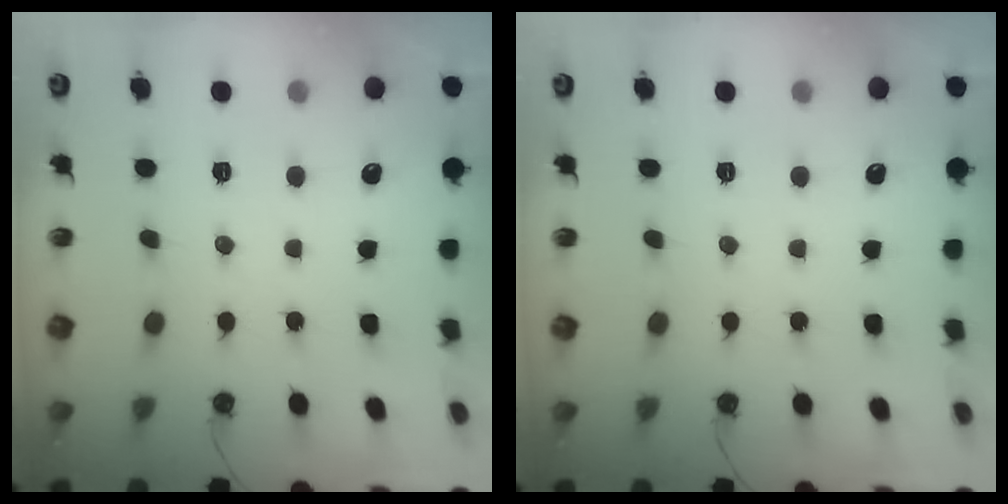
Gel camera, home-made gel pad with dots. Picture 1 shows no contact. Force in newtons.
{"total": 0.0}